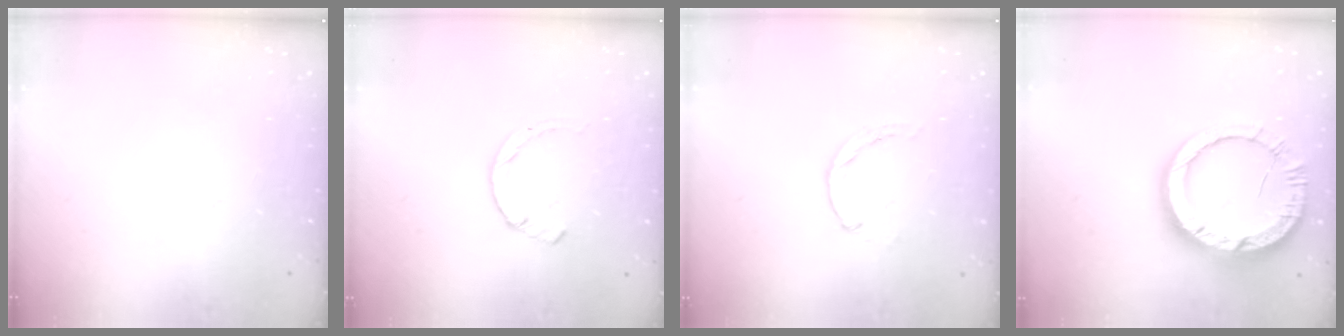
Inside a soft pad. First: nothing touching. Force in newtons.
{"total": 2.3, "press": 2.3, "slide": 0.5}
{"total": 0.0}
{"total": 15.6, "press": 15.5, "slide": 1.6}